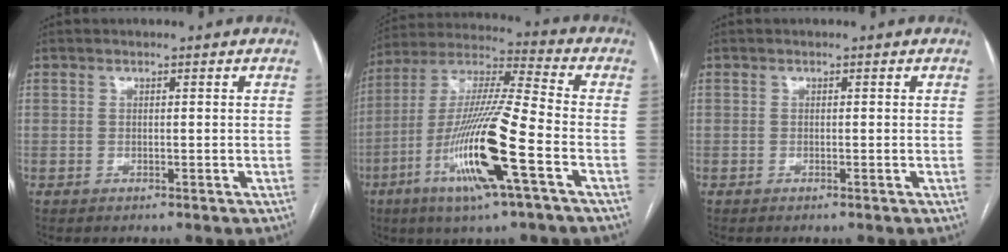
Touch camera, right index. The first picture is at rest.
{"total": 17.6, "force": [-6.6, 0.3, 16.3], "torque": [-0.328, -0.015, -0.126]}
{"total": 0.0}